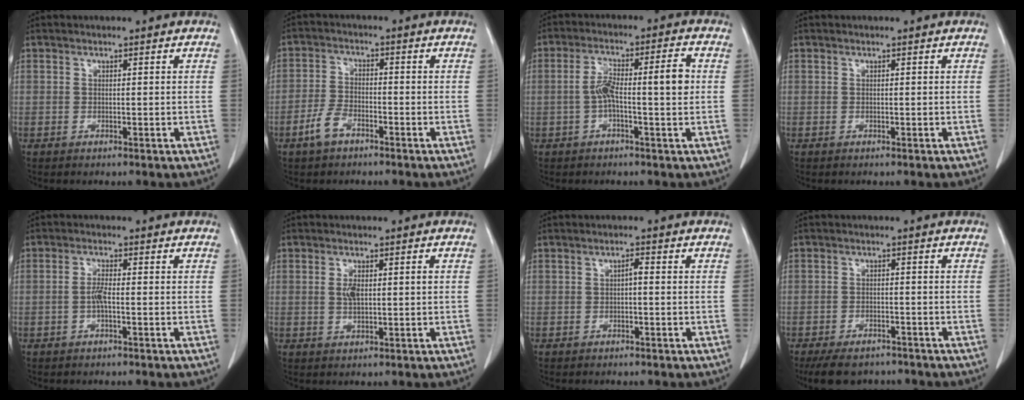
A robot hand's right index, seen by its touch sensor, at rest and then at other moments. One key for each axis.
{"total": 4.5, "fx": -2.9, "fy": 2.2, "fz": 2.6, "tx": -0.062, "ty": 0.003, "tz": -0.056}
{"total": 8.0, "fx": -0.3, "fy": 1.2, "fz": 7.9, "tx": -0.140, "ty": 0.026, "tz": -0.008}
{"total": 0.0}
{"total": 2.2, "fx": -0.5, "fy": 0.3, "fz": 2.2, "tx": -0.046, "ty": 0.001, "tz": -0.012}
{"total": 3.1, "fx": 0.4, "fy": 1.0, "fz": 2.9, "tx": -0.057, "ty": 0.003, "tz": 0.010}
{"total": 1.1, "fx": -0.1, "fy": 0.3, "fz": 1.1, "tx": -0.019, "ty": 0.003, "tz": -0.002}
{"total": 8.6, "fx": -7.2, "fy": 3.5, "fz": 3.1, "tx": -0.044, "ty": -0.008, "tz": -0.104}